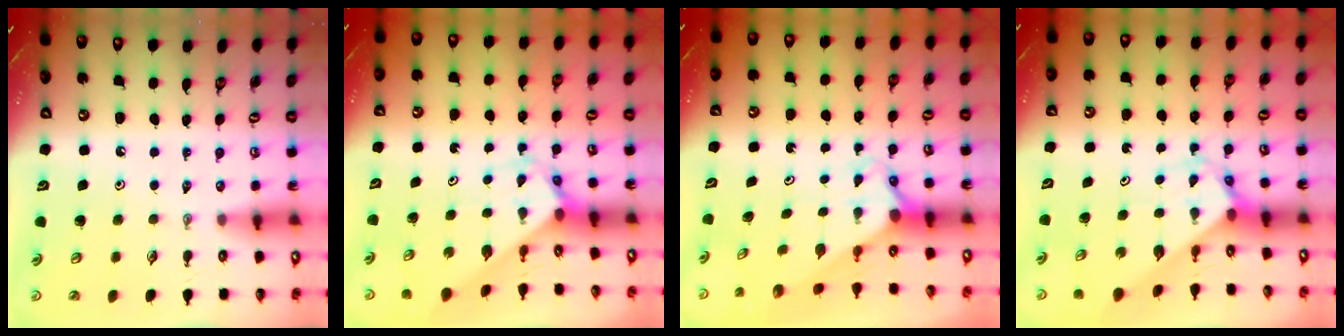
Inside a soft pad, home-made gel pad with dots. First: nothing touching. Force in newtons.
{"total": 2.6, "press": 2.6, "slide": 0.2}
{"total": 2.3, "press": 2.3, "slide": 0.2}
{"total": 2.8, "press": 2.8, "slide": 0.2}